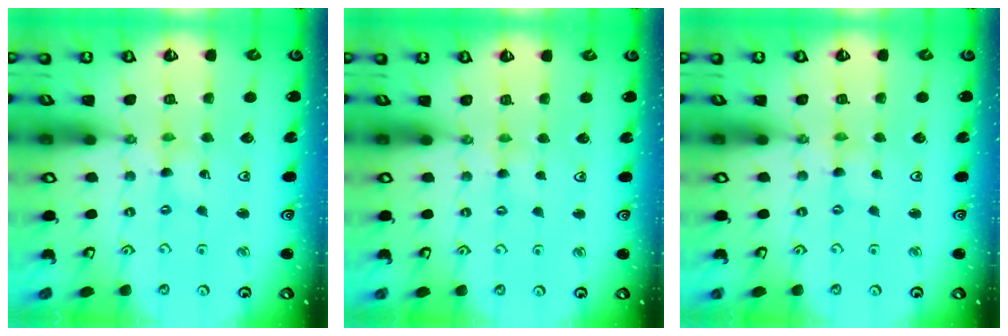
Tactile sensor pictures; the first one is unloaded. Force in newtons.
{"total": 1.8, "press": 1.7, "slide": 0.3}
{"total": 0.0}